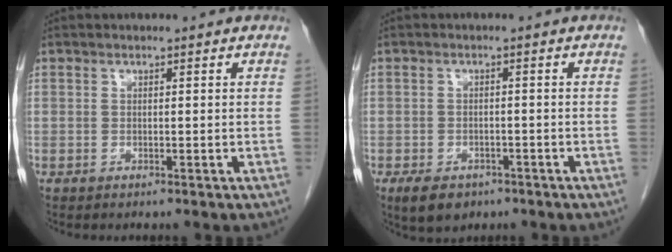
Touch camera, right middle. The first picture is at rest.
{"total": 5.1, "force": [-3.4, 3.1, 2.4], "torque": [-0.040, -0.003, -0.046]}